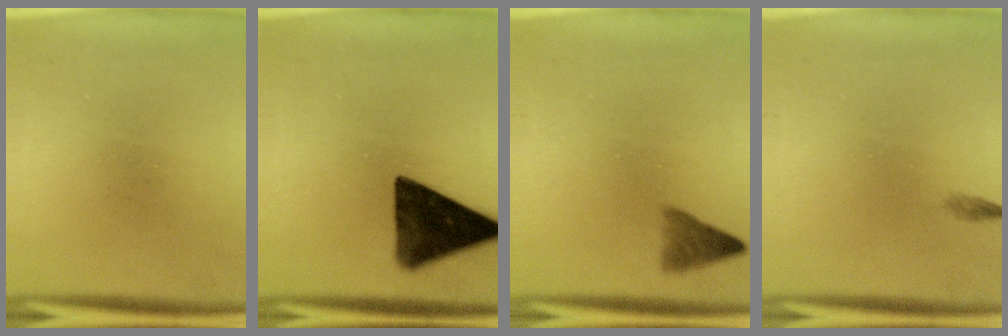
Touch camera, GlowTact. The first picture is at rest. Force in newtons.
{"total": 13.4}
{"total": 2.6}
{"total": 0.6}